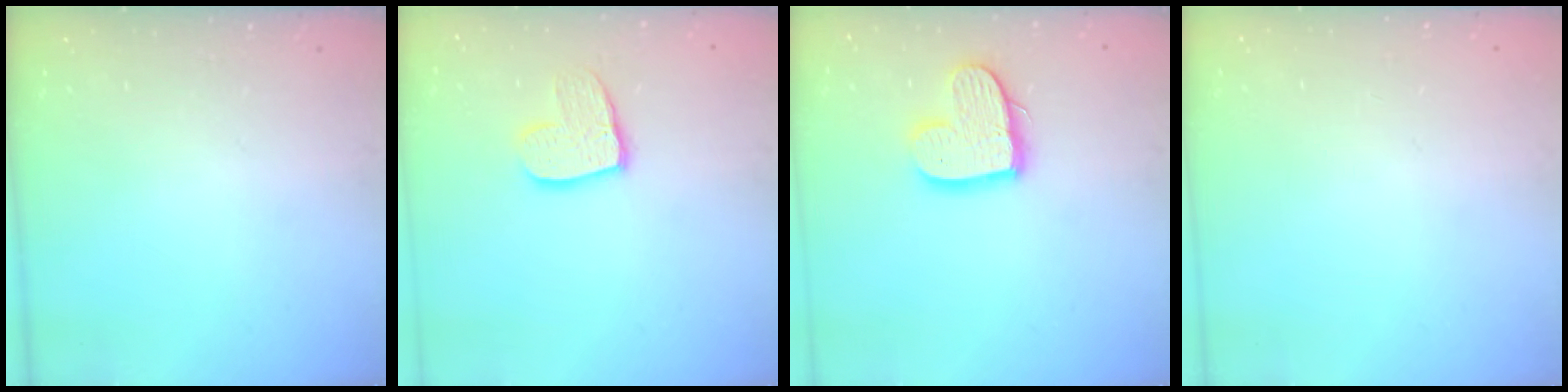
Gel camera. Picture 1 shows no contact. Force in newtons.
{"total": 10.8, "press": 10.7, "slide": 0.7}
{"total": 12.5, "press": 12.4, "slide": 1.1}
{"total": 0.0}